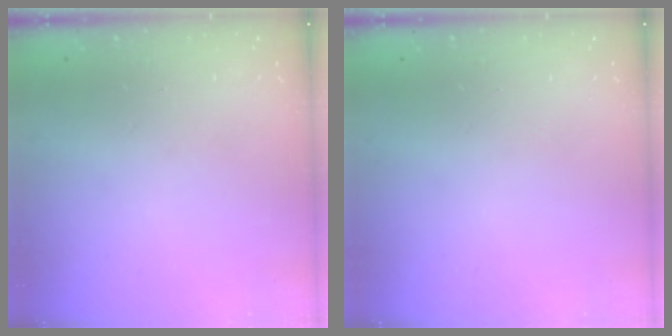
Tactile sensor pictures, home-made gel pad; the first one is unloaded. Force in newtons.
{"total": 0.0}